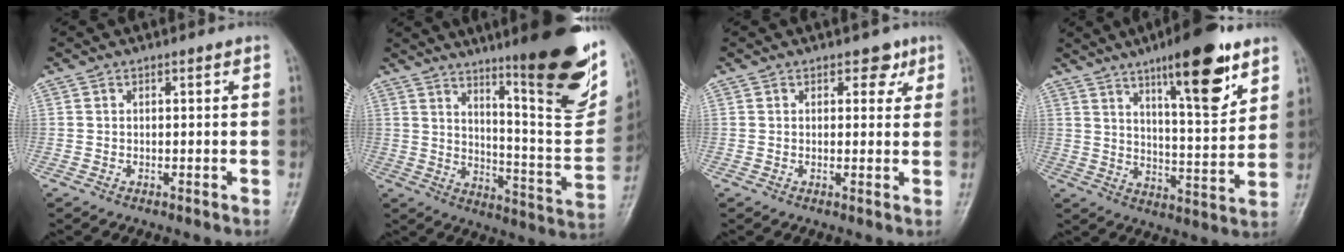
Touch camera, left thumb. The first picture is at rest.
{"total": 24.4, "force": [14.5, 4.4, 19.1], "torque": [-0.238, -0.077, 0.218]}
{"total": 3.1, "force": [1.7, 2.0, 1.6], "torque": [0.003, -0.006, 0.018]}
{"total": 16.5, "force": [9.7, 4.2, 12.7], "torque": [-0.165, -0.054, 0.151]}